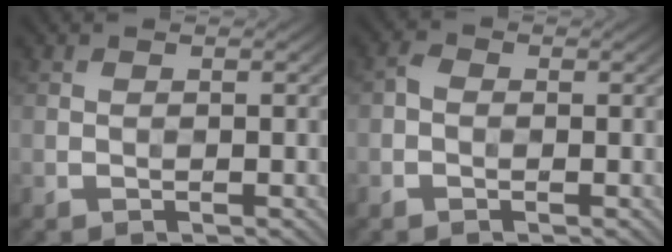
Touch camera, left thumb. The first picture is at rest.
{"total": 1.5, "force": [-0.5, 1.1, 0.8], "torque": [-0.019, 0.002, -0.018]}